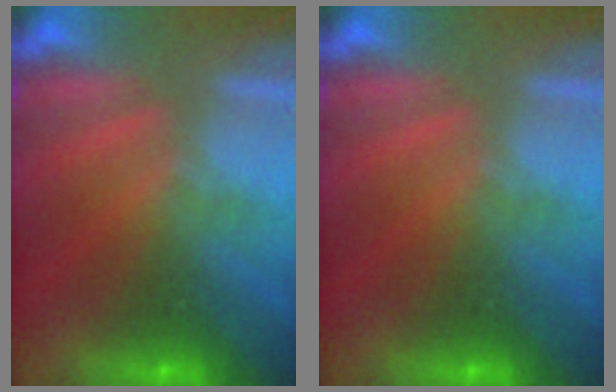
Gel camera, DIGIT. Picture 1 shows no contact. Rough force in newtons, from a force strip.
{"total": 0.0}